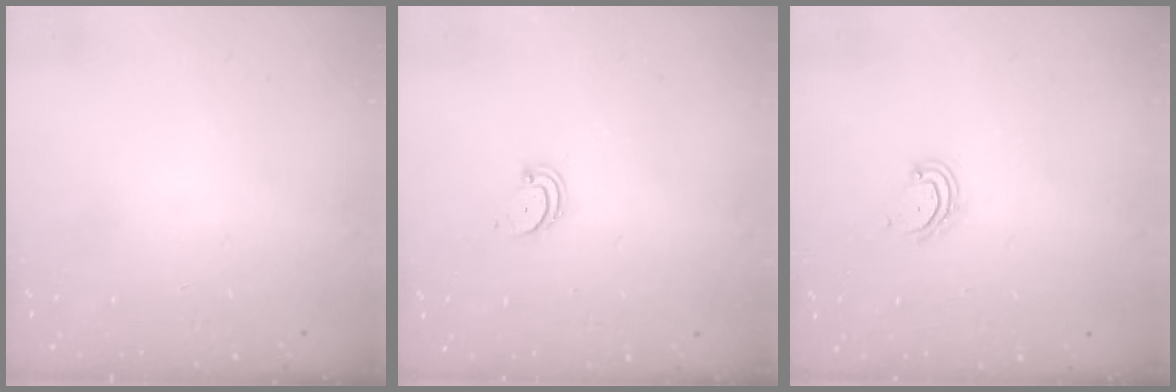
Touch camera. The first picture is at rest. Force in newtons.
{"total": 1.9, "press": 1.9, "slide": 0.2}
{"total": 4.4, "press": 4.3, "slide": 0.3}